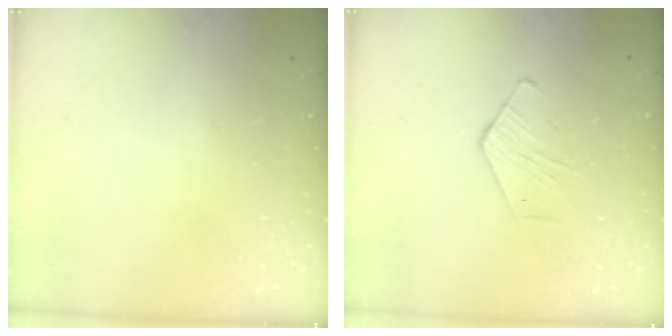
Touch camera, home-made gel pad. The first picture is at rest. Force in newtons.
{"total": 4.3, "press": 4.3, "slide": 0.4}